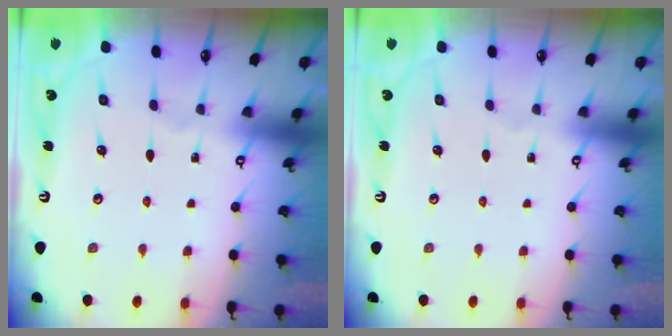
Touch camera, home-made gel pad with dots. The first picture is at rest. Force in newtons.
{"total": 0.0}